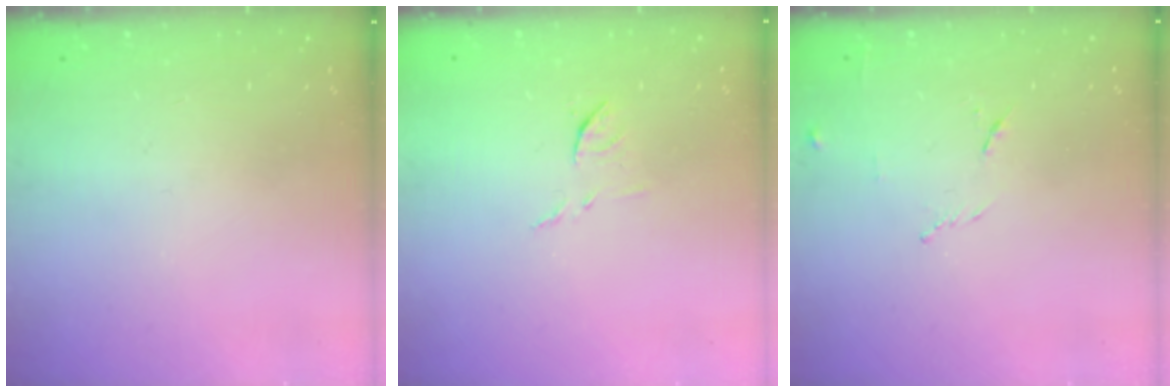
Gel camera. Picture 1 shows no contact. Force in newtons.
{"total": 6.7, "press": 6.7, "slide": 0.5}
{"total": 5.9, "press": 5.8, "slide": 1.1}